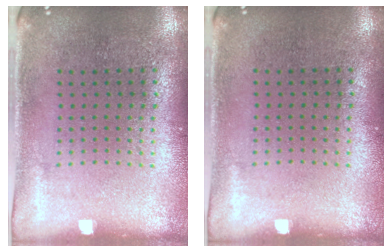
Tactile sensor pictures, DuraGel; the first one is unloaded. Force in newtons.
{"total": 0.0}